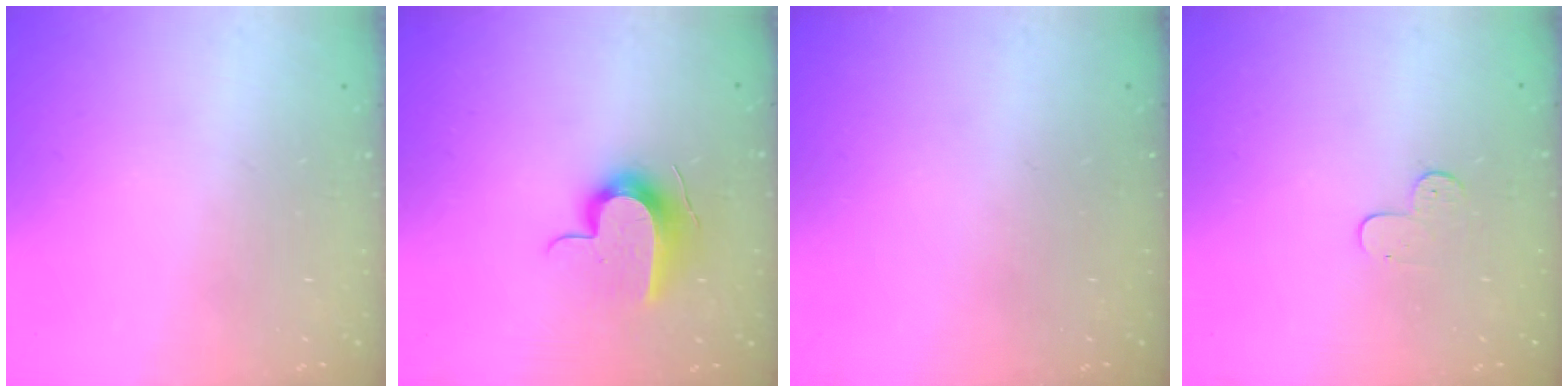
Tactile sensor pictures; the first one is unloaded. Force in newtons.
{"total": 10.6, "press": 10.5, "slide": 1.3}
{"total": 0.0}
{"total": 3.9, "press": 3.8, "slide": 0.3}